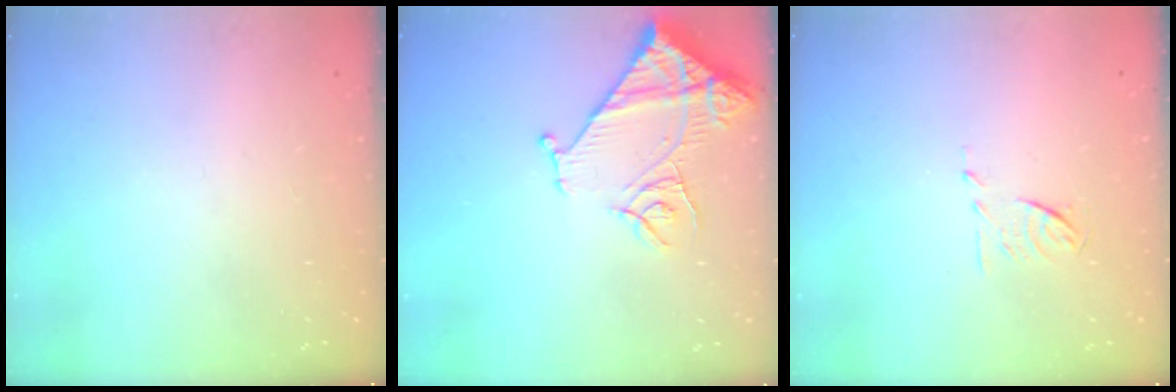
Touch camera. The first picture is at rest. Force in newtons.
{"total": 13.0, "press": 13.0, "slide": 1.1}
{"total": 5.5, "press": 5.4, "slide": 1.1}